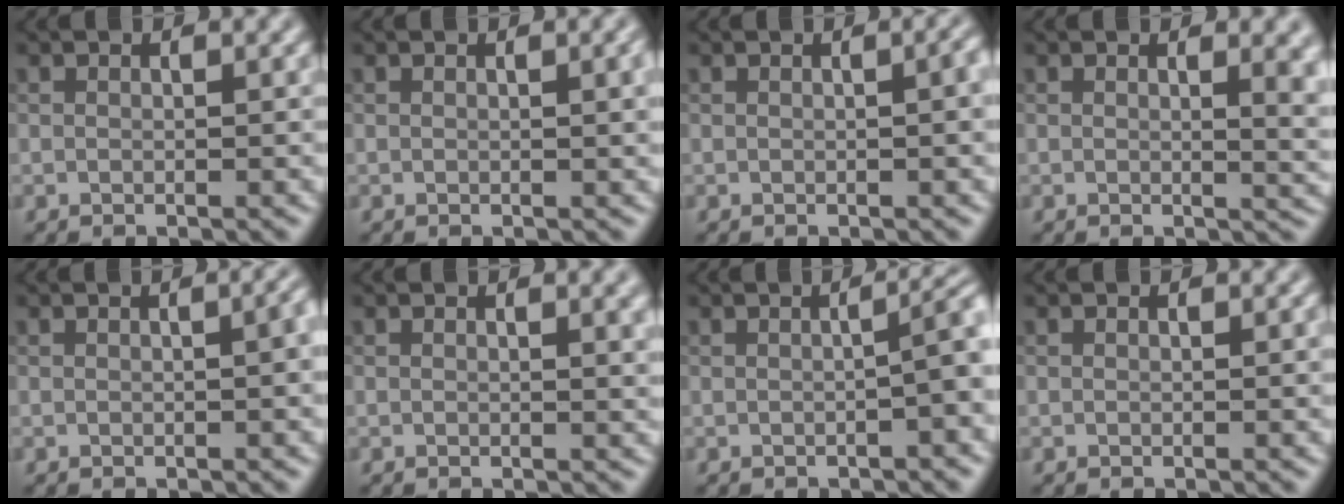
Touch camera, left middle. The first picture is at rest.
{"total": 2.2, "force": [0.4, 0.6, 2.0], "torque": [-0.021, 0.004, 0.004]}
{"total": 2.7, "force": [0.1, 0.9, 2.6], "torque": [-0.022, 0.007, 0.003]}
{"total": 4.6, "force": [1.2, 1.9, 4.0], "torque": [-0.026, -0.001, 0.018]}
{"total": 3.1, "force": [0.1, 1.2, 2.8], "torque": [-0.016, 0.011, 0.003]}
{"total": 2.1, "force": [0.8, 0.7, 1.9], "torque": [-0.013, 0.004, 0.008]}
{"total": 3.6, "force": [-0.3, 1.1, 3.5], "torque": [-0.031, 0.020, -0.008]}
{"total": 0.0}